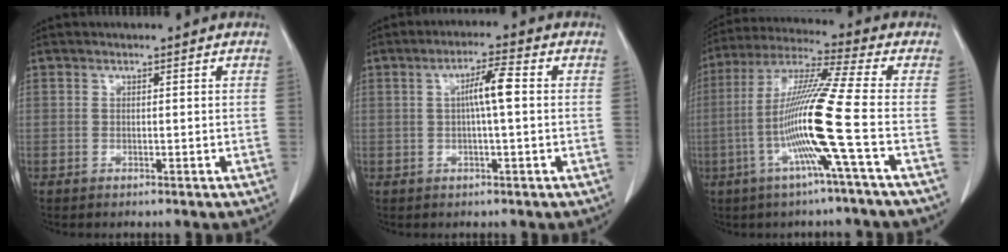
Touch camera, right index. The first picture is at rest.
{"total": 4.8, "force": [0.4, 0.2, 4.8], "torque": [-0.086, 0.009, 0.006]}
{"total": 13.9, "force": [-3.6, -2.3, 13.2], "torque": [-0.261, -0.005, -0.081]}